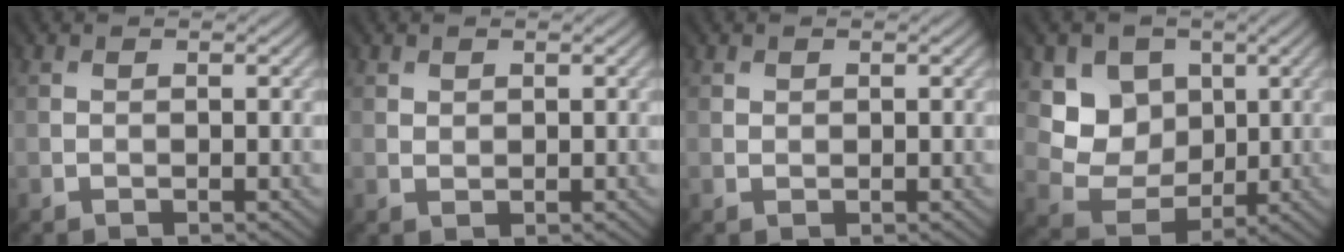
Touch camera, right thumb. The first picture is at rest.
{"total": 1.4, "force": [1.2, 0.5, -0.6], "torque": [0.007, 0.000, 0.021]}
{"total": 1.1, "force": [0.9, 0.4, -0.5], "torque": [0.007, -0.001, 0.016]}
{"total": 6.7, "force": [2.9, 5.7, 1.8], "torque": [-0.066, -0.020, 0.047]}